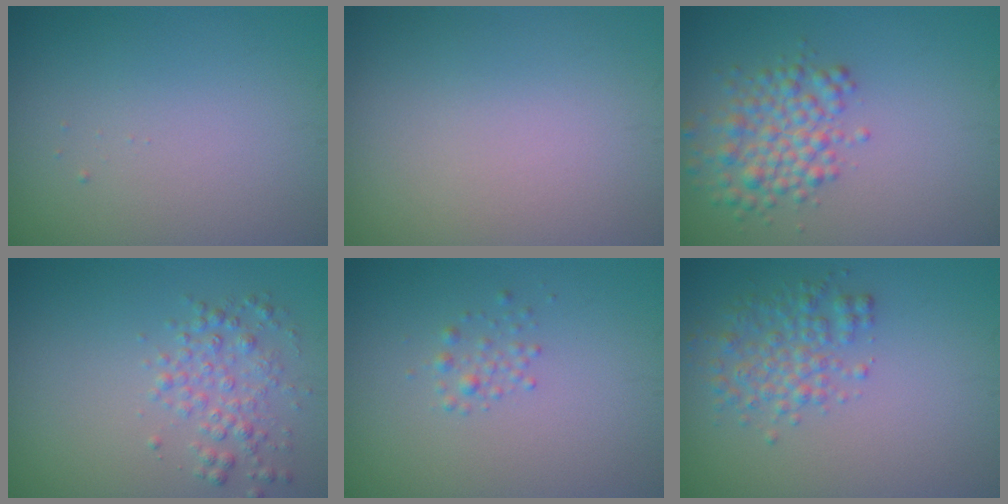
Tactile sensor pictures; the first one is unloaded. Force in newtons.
{"total": 0.0}
{"total": 3.8, "press": 3.8, "slide": 0.1}
{"total": 2.5, "press": 2.5, "slide": 0.1}
{"total": 1.1, "press": 1.1, "slide": 0.1}
{"total": 3.0, "press": 3.0, "slide": 0.1}